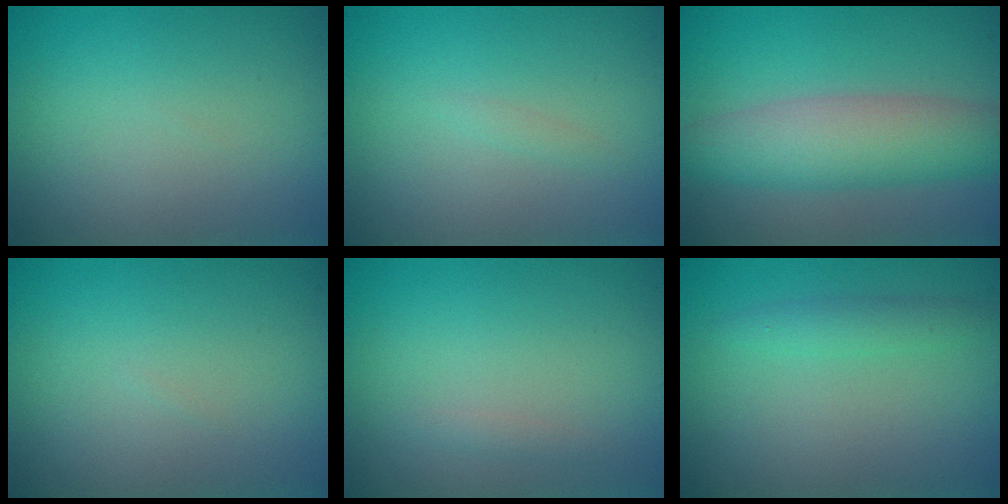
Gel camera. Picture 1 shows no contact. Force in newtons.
{"total": 0.6, "press": 0.6, "slide": 0.0}
{"total": 6.3, "press": 6.3, "slide": 0.2}
{"total": 0.0}
{"total": 0.6, "press": 0.6, "slide": 0.0}
{"total": 1.6, "press": 1.6, "slide": 0.1}